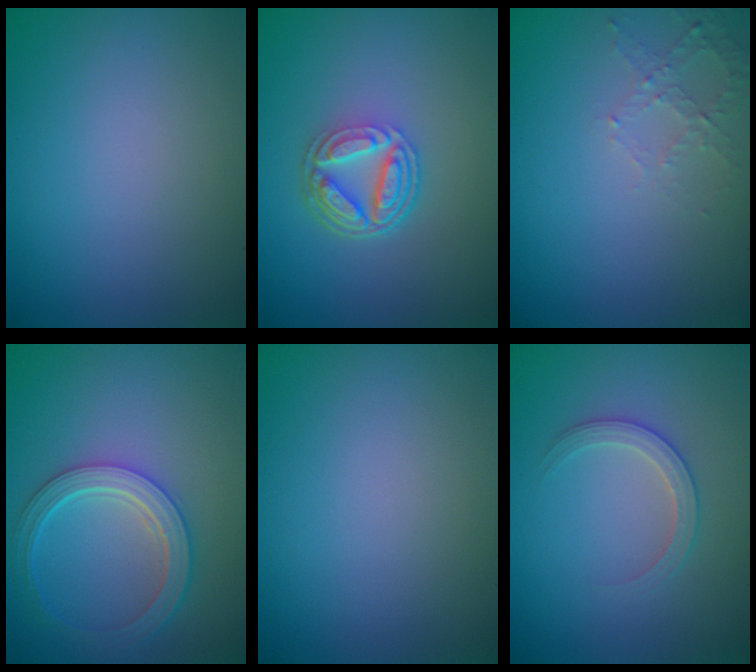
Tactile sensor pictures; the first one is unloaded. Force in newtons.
{"total": 4.7, "press": 3.4, "slide": 3.2}
{"total": 1.8, "press": 1.7, "slide": 0.5}
{"total": 4.9, "press": 3.9, "slide": 3.0}
{"total": 0.0}
{"total": 2.2, "press": 2.2, "slide": 0.2}